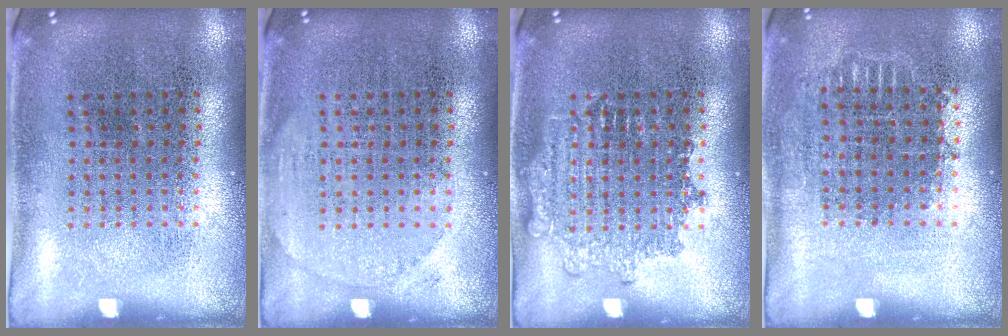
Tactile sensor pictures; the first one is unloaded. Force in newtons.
{"total": 1.0, "press": 1.0, "slide": 0.1}
{"total": 2.0, "press": 1.9, "slide": 0.4}
{"total": 0.7, "press": 0.7, "slide": 0.4}